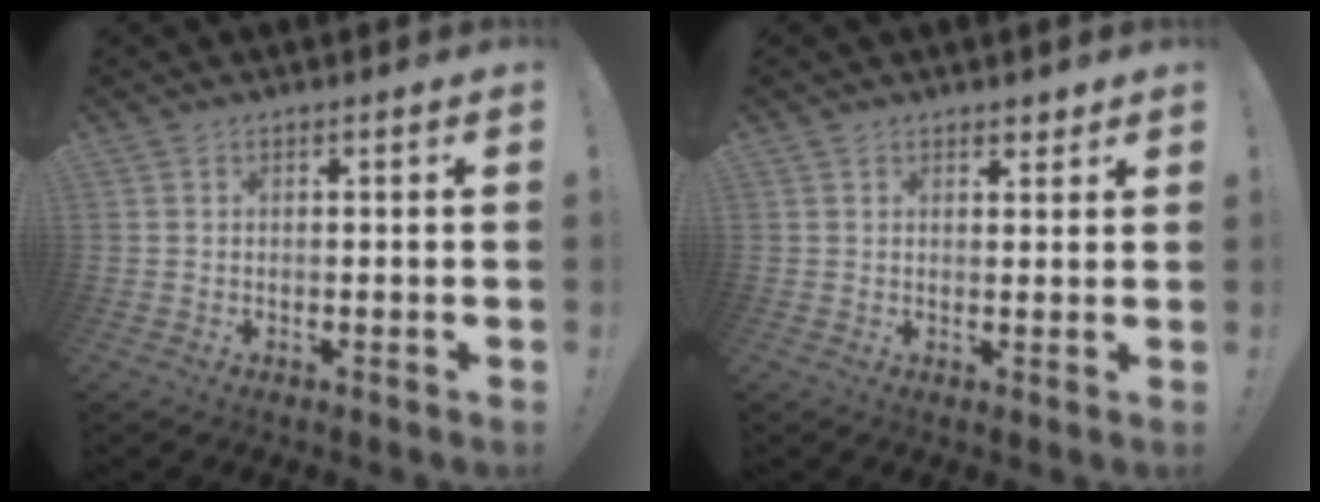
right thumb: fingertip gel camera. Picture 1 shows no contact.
{"total": 2.2, "force": [1.7, 1.2, 0.5], "torque": [0.009, -0.012, 0.030]}